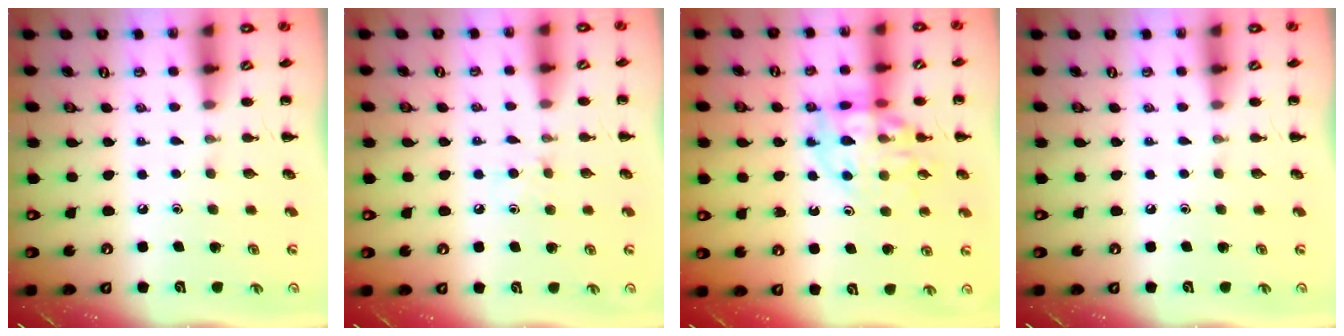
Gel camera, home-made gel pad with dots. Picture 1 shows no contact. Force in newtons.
{"total": 4.1, "press": 4.0, "slide": 1.2}
{"total": 12.7, "press": 12.5, "slide": 2.3}
{"total": 0.0}